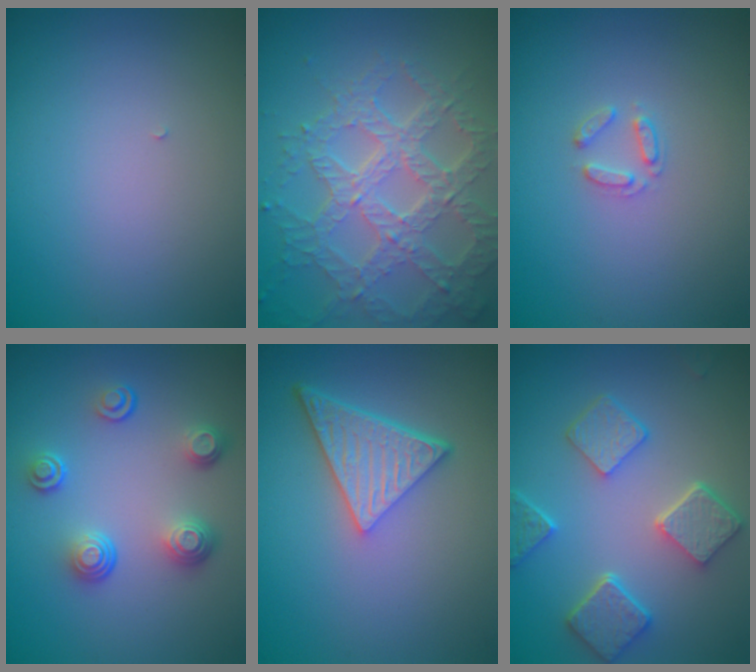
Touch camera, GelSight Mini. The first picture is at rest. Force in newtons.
{"total": 7.5, "press": 5.3, "slide": 5.2}
{"total": 1.5, "press": 1.4, "slide": 0.2}
{"total": 3.9, "press": 2.9, "slide": 2.6}
{"total": 5.3, "press": 3.9, "slide": 3.6}
{"total": 5.5, "press": 4.3, "slide": 3.3}